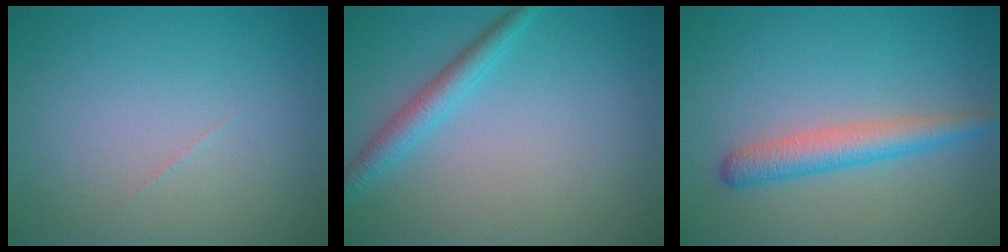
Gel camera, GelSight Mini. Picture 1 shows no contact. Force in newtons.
{"total": 2.6, "press": 2.5, "slide": 0.1}
{"total": 3.5, "press": 3.5, "slide": 0.1}